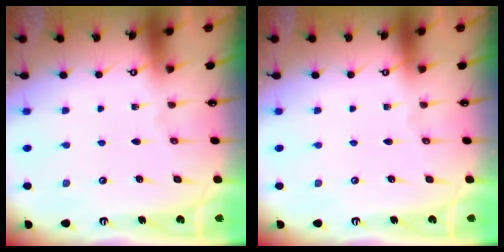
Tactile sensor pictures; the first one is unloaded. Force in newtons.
{"total": 0.0}